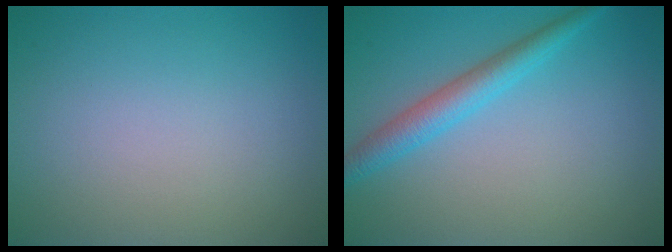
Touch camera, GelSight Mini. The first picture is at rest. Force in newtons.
{"total": 3.0, "press": 3.0, "slide": 0.2}